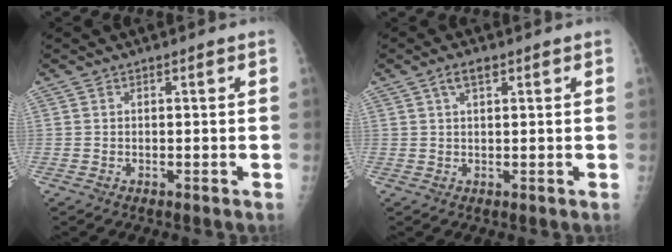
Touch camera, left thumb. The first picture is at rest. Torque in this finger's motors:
{"motor_torque": [0.09, -0.15, 0.43, 0.13, 0.00]}